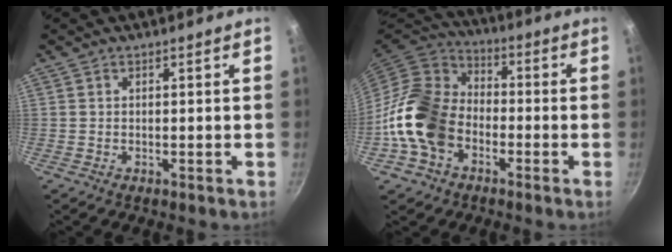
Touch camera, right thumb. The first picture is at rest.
{"total": 16.0, "force": [-4.8, 11.9, 9.7], "torque": [-0.159, 0.045, -0.111]}